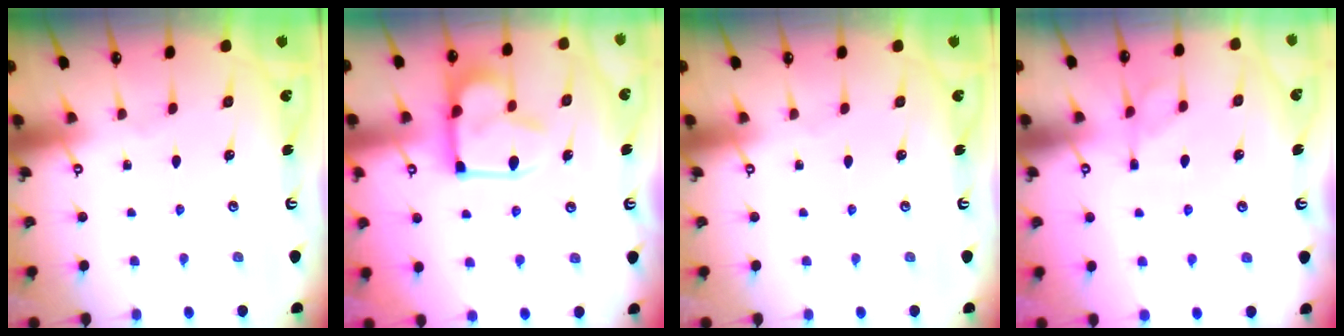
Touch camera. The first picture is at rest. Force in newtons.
{"total": 15.3, "press": 15.2, "slide": 1.2}
{"total": 0.0}
{"total": 1.3, "press": 0.5, "slide": 1.2}